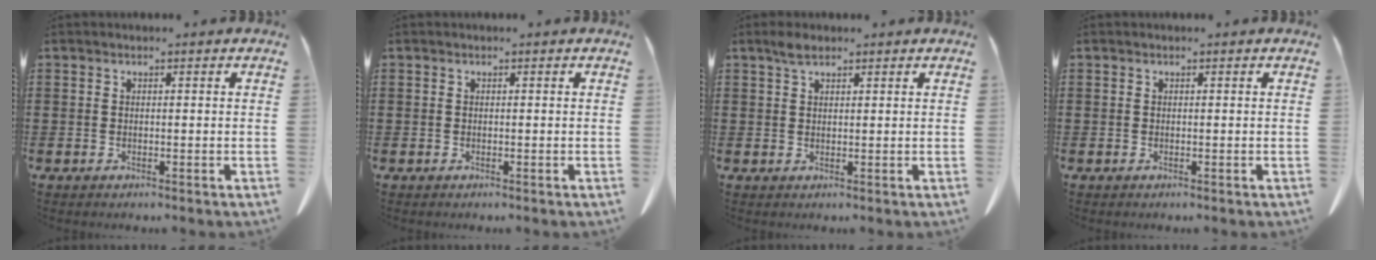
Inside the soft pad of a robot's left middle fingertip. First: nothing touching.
{"total": 0.0}
{"total": 2.1, "force": [1.5, 0.8, 1.3], "torque": [-0.030, 0.001, 0.028]}
{"total": 0.0}